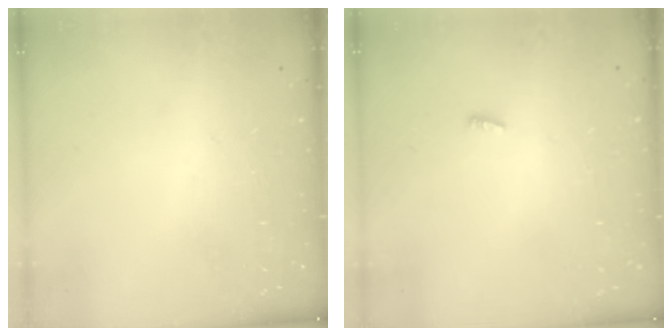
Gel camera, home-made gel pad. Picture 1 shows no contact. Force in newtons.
{"total": 2.3, "press": 2.1, "slide": 0.8}